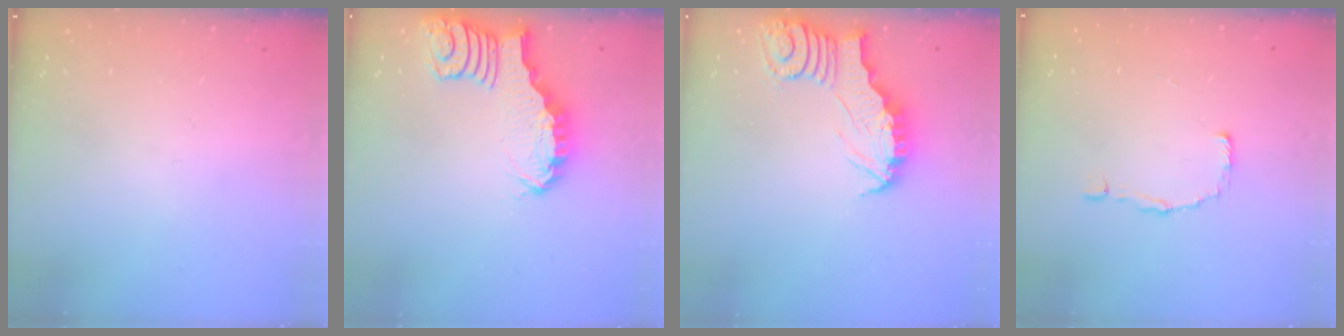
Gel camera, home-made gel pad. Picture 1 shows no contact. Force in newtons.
{"total": 2.5, "press": 2.5, "slide": 0.2}
{"total": 3.3, "press": 3.3, "slide": 0.3}
{"total": 2.0, "press": 2.0, "slide": 0.1}